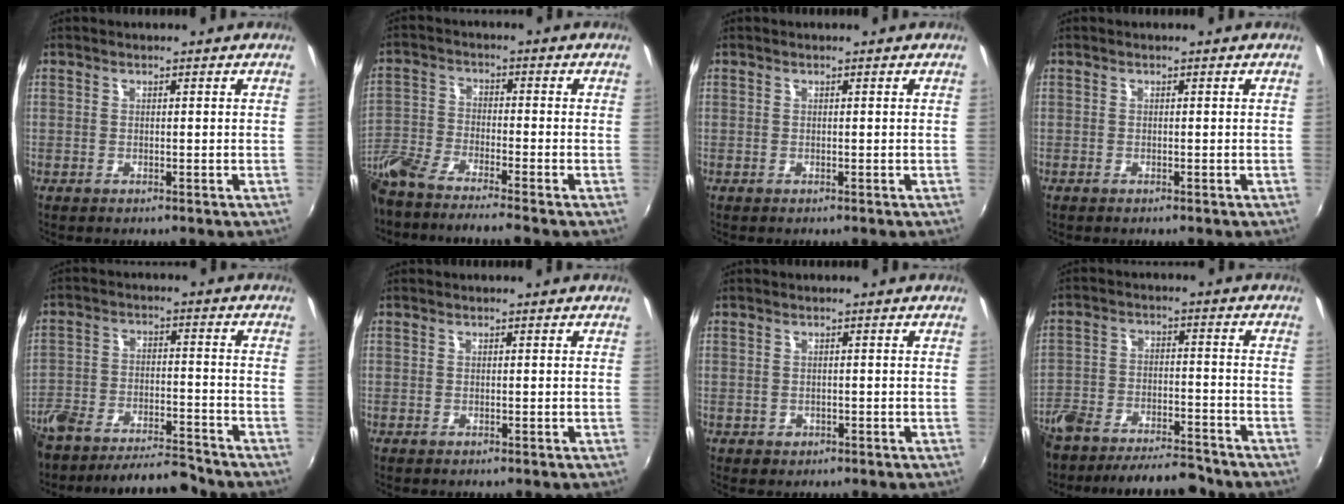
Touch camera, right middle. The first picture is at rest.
{"total": 11.2, "force": [-9.5, 0.9, 5.9], "torque": [-0.141, -0.031, -0.184]}
{"total": 0.0}
{"total": 0.5, "force": [-0.5, 0.1, 0.3], "torque": [-0.005, -0.003, -0.010]}
{"total": 14.2, "force": [-12.7, 3.5, 5.4], "torque": [-0.133, -0.004, -0.204]}
{"total": 0.0}
{"total": 1.5, "force": [-0.6, 1.2, 0.4], "torque": [-0.009, -0.004, -0.007]}
{"total": 16.2, "force": [-13.6, 5.4, 7.0], "torque": [-0.167, -0.009, -0.209]}